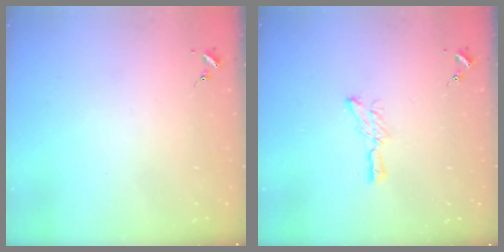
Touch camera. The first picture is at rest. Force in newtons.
{"total": 6.4, "press": 6.4, "slide": 0.3}